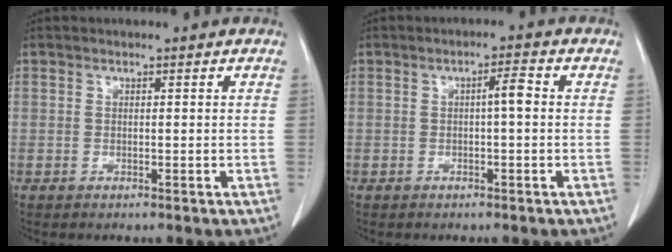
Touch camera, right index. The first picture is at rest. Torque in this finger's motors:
{"motor_torque": [0.17, -0.10, 0.09, 0.03]}